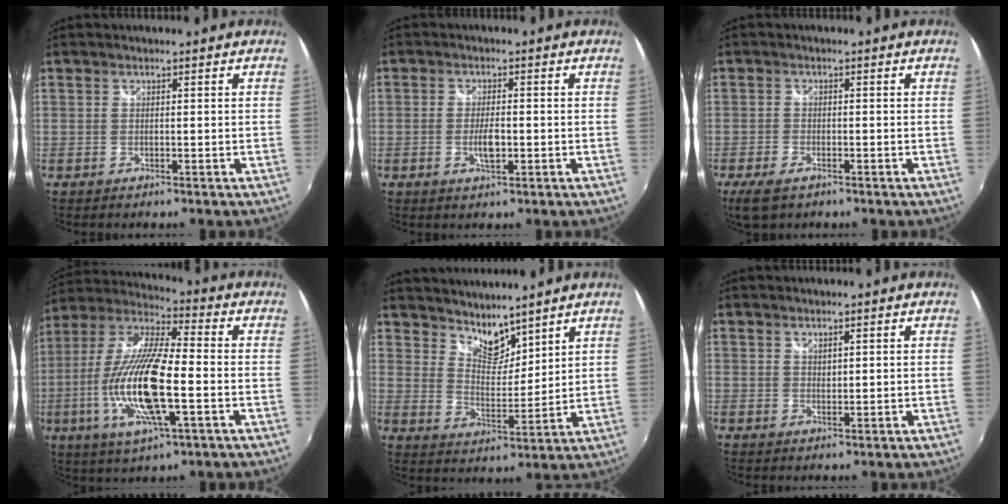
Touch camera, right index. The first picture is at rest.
{"total": 3.8, "force": [-1.0, 1.4, 3.4], "torque": [-0.067, -0.004, -0.018]}
{"total": 5.1, "force": [-3.4, 2.2, 3.0], "torque": [-0.076, -0.016, -0.062]}
{"total": 19.9, "force": [-4.5, 5.2, 18.7], "torque": [-0.376, -0.015, -0.089]}
{"total": 7.1, "force": [6.3, 2.7, 2.1], "torque": [-0.022, -0.003, 0.115]}
{"total": 1.2, "force": [0.9, 0.6, 0.5], "torque": [-0.005, 0.000, 0.017]}